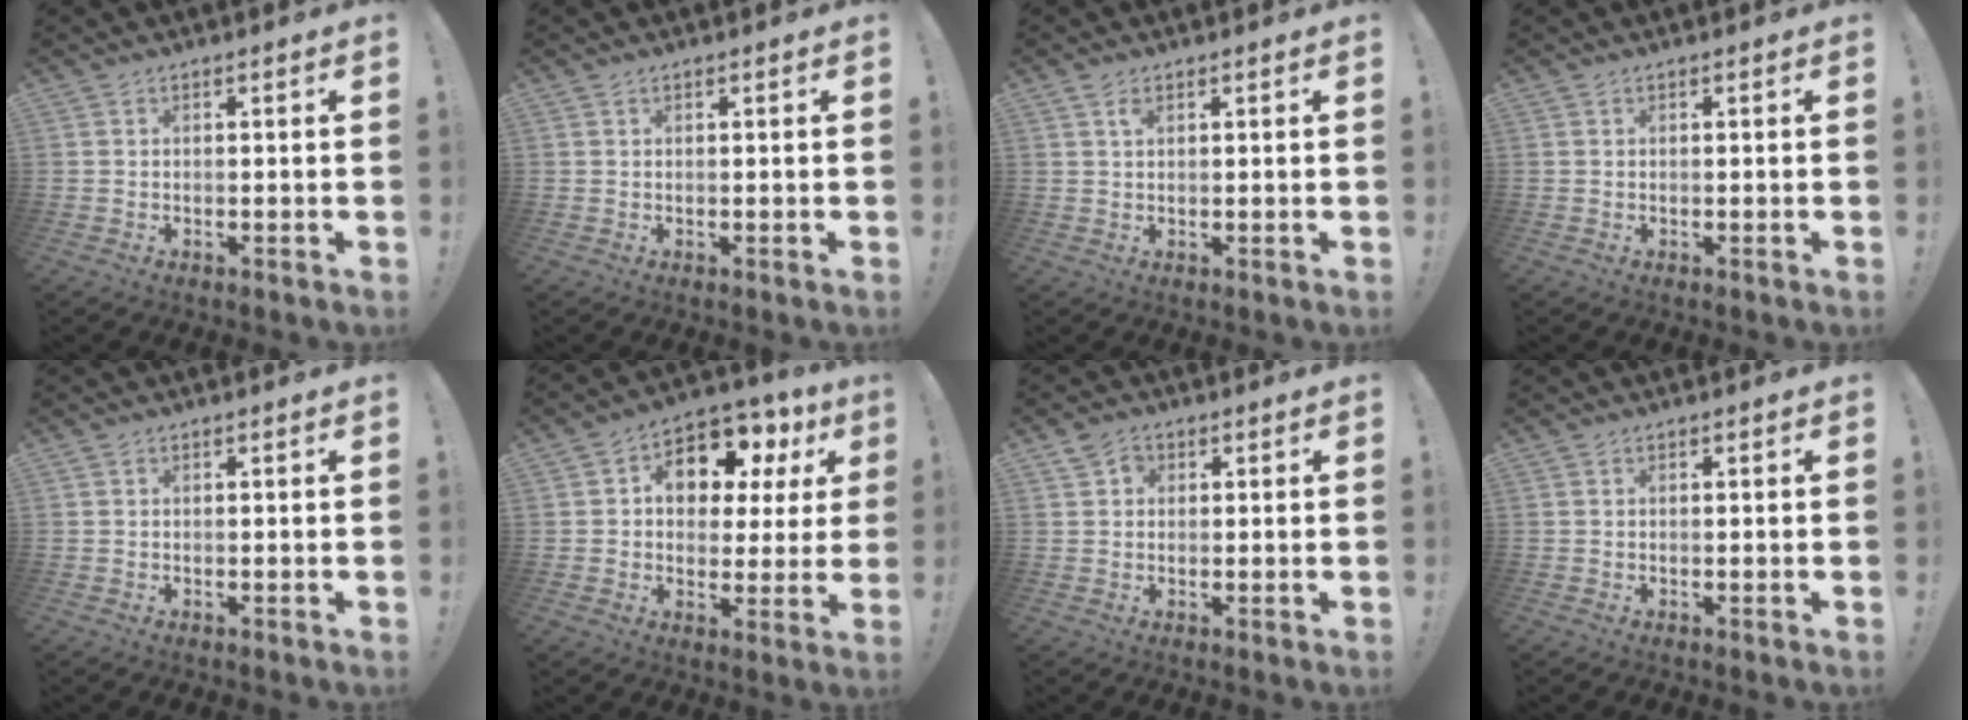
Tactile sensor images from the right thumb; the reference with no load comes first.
{"total": 0.0}
{"total": 1.8, "force": [1.0, 0.9, 1.2], "torque": [-0.013, -0.003, 0.016]}
{"total": 0.0}
{"total": 0.0}
{"total": 11.9, "force": [5.4, 8.0, 6.9], "torque": [-0.103, -0.032, 0.097]}
{"total": 3.3, "force": [1.3, 2.7, 1.3], "torque": [-0.017, -0.001, 0.023]}
{"total": 0.0}